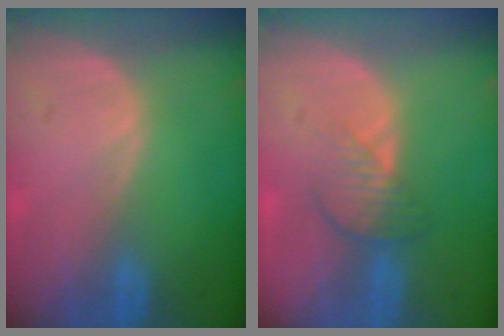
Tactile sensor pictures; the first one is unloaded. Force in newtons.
{"total": 4.0, "press": 3.4, "slide": 2.1}